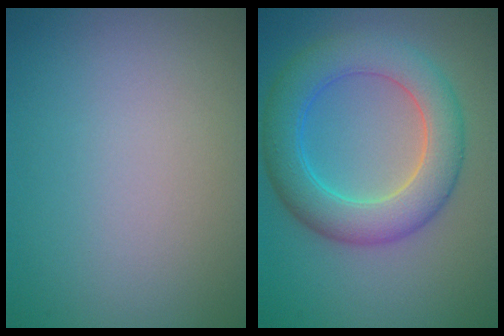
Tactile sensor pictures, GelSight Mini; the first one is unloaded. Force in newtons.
{"total": 6.5, "press": 6.5, "slide": 0.2}